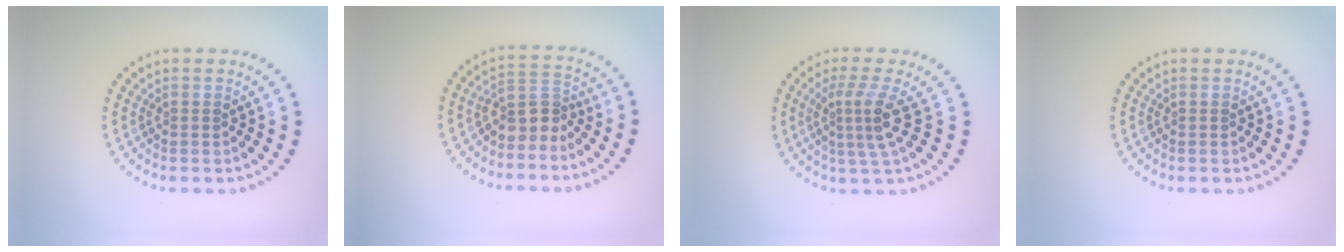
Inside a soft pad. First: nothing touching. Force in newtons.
{"total": 3.0, "press": 2.3, "slide": 1.8}
{"total": 3.3, "press": 2.3, "slide": 2.4}
{"total": 0.0}